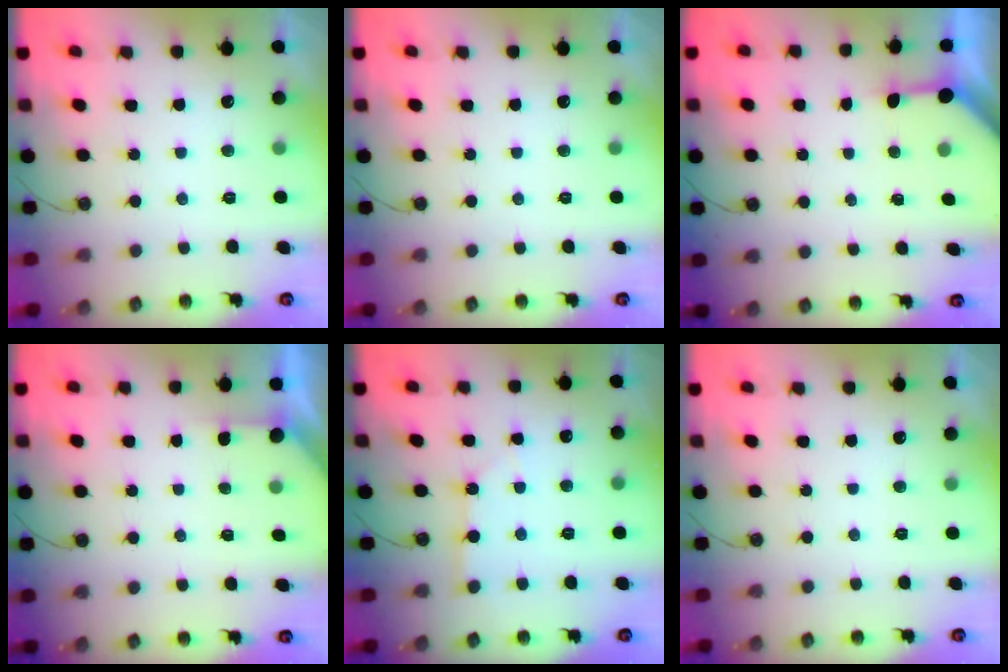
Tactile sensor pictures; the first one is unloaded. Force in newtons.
{"total": 0.0}
{"total": 3.4, "press": 3.4, "slide": 0.3}
{"total": 2.0, "press": 2.0, "slide": 0.2}
{"total": 2.1, "press": 2.1, "slide": 0.3}
{"total": 0.0}